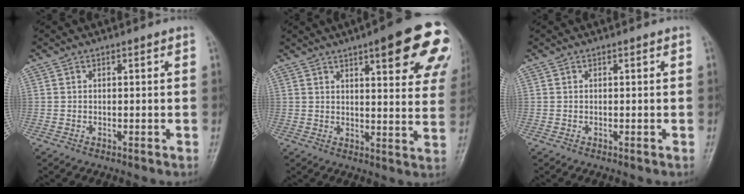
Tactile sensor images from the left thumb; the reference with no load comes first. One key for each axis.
{"total": 19.4, "fx": 9.8, "fy": 5.1, "fz": 15.9, "tx": -0.177, "ty": -0.028, "tz": 0.116}
{"total": 0.0}